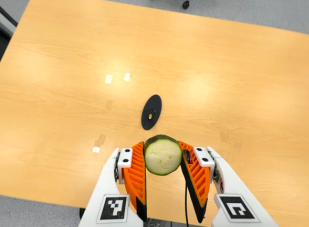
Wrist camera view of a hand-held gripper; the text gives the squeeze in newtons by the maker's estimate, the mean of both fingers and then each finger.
{"total": 12.2, "left": 13.3, "right": 11.1}